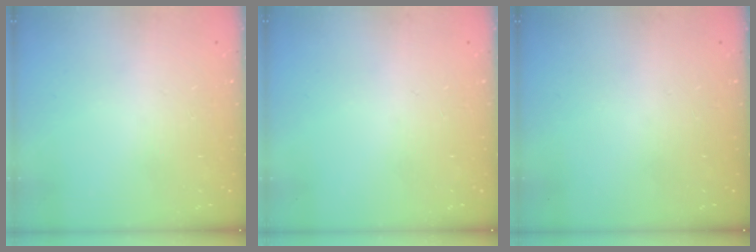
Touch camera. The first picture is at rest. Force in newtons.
{"total": 0.0}
{"total": 0.0}